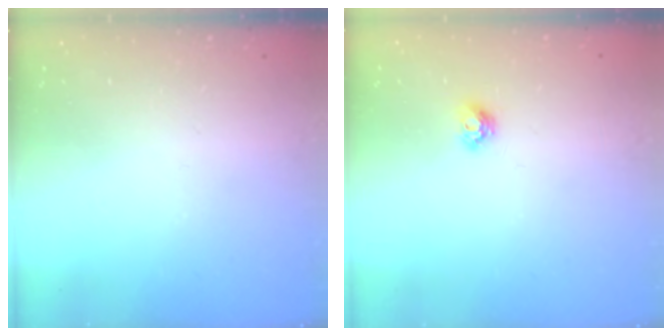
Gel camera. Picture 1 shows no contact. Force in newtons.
{"total": 5.6, "press": 5.5, "slide": 0.7}